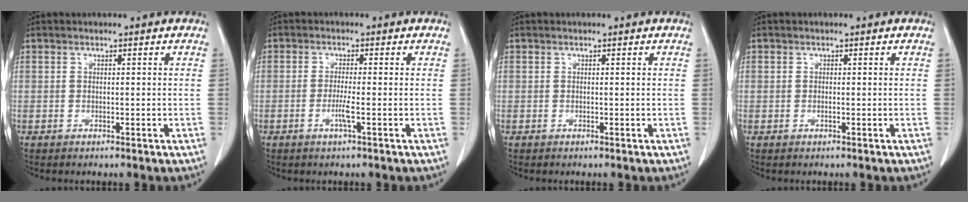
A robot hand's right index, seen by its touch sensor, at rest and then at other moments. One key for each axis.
{"total": 2.6, "fx": -0.9, "fy": -0.3, "fz": 2.4, "tx": -0.049, "ty": -0.004, "tz": -0.020}
{"total": 0.0}
{"total": 0.0}